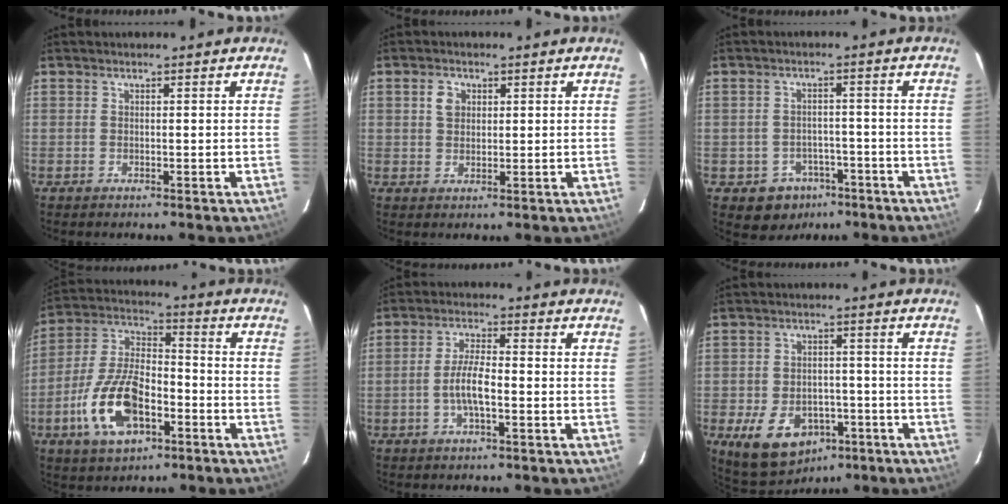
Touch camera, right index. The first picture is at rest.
{"total": 3.1, "force": [1.0, 2.5, 1.5], "torque": [-0.023, 0.010, 0.019]}
{"total": 6.7, "force": [-3.9, 5.2, 1.3], "torque": [-0.035, 0.021, -0.038]}
{"total": 15.6, "force": [-6.4, 7.8, 12.0], "torque": [-0.253, 0.007, -0.113]}
{"total": 5.6, "force": [-1.7, 1.4, 5.1], "torque": [-0.103, 0.003, -0.033]}
{"total": 12.1, "force": [-6.1, 8.5, 6.2], "torque": [-0.143, 0.001, -0.074]}